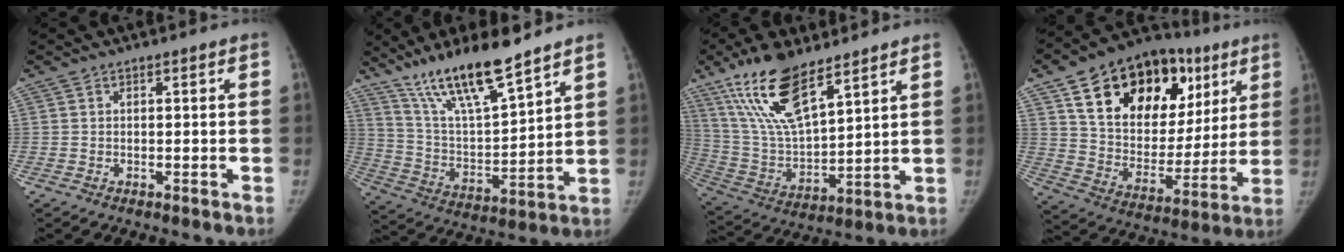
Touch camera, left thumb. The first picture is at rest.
{"total": 17.0, "force": [12.6, 3.1, 10.9], "torque": [-0.176, -0.068, 0.240]}
{"total": 17.3, "force": [11.2, 5.7, 11.9], "torque": [-0.214, -0.050, 0.226]}
{"total": 27.7, "force": [12.6, 17.3, 17.6], "torque": [-0.232, 0.004, 0.211]}